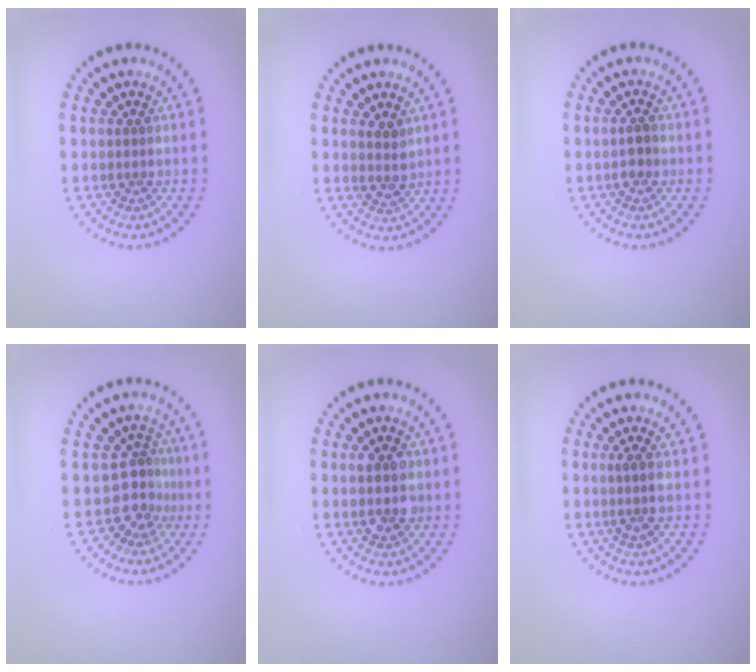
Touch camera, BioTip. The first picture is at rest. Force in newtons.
{"total": 1.7, "press": 1.5, "slide": 0.8}
{"total": 1.3, "press": 1.2, "slide": 0.4}
{"total": 3.0, "press": 2.0, "slide": 2.2}
{"total": 2.8, "press": 2.8, "slide": 0.3}
{"total": 1.6, "press": 1.2, "slide": 1.0}